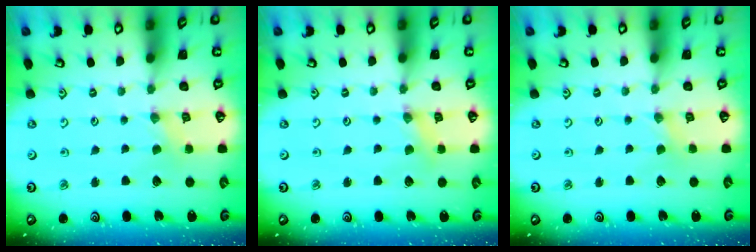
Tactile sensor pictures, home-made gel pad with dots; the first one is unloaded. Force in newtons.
{"total": 1.5, "press": 1.5, "slide": 0.1}
{"total": 1.1, "press": 1.1, "slide": 0.2}